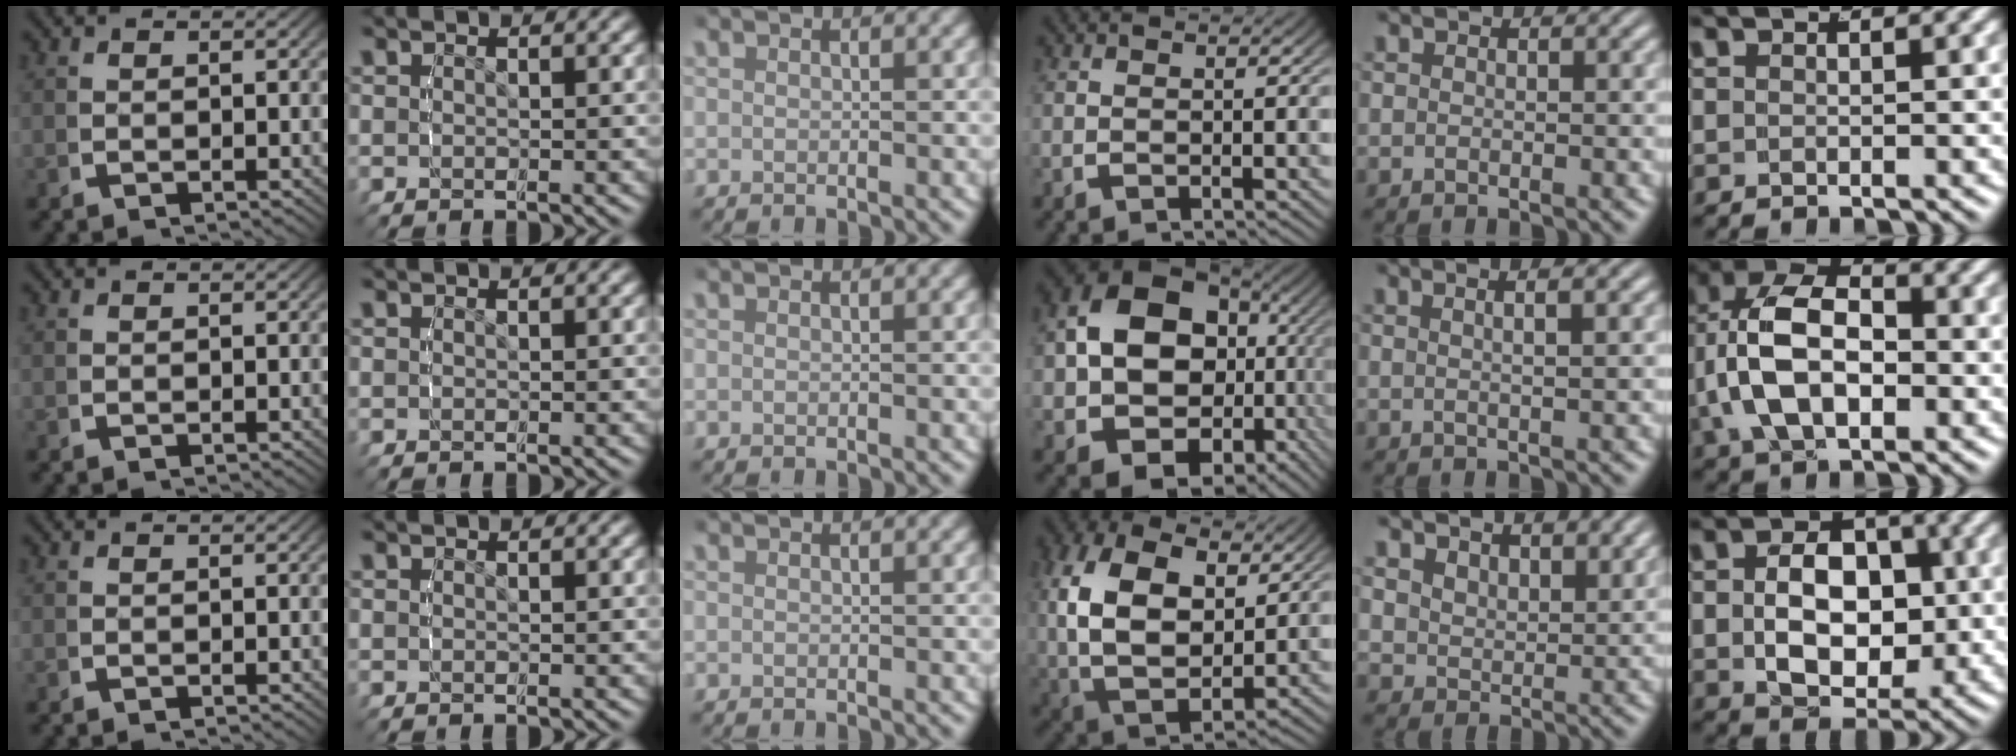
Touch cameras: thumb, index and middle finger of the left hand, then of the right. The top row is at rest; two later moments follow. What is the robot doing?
{"motion": "lift_and_place", "object": "cloth"}